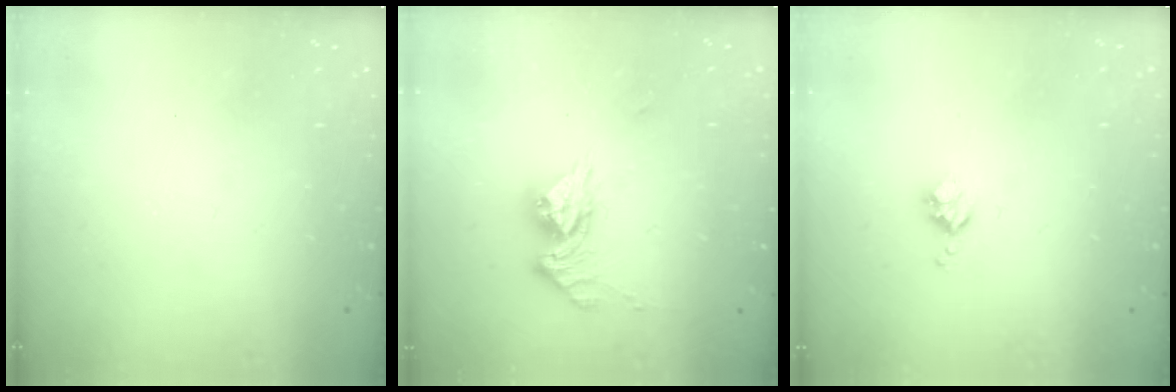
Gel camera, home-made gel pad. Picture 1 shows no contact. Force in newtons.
{"total": 10.3, "press": 10.3, "slide": 1.0}
{"total": 3.5, "press": 3.5, "slide": 0.4}